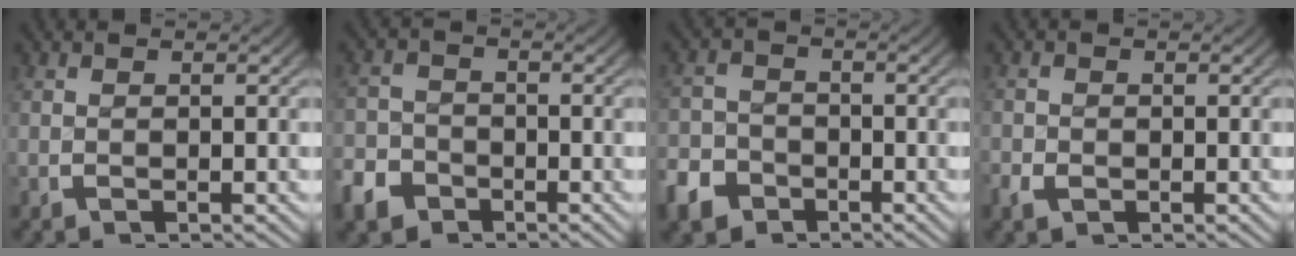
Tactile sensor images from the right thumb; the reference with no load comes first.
{"total": 4.8, "force": [-3.5, 3.3, 0.3], "torque": [-0.007, -0.020, -0.061]}
{"total": 5.5, "force": [-3.8, 3.9, 0.6], "torque": [-0.011, -0.023, -0.067]}
{"total": 1.3, "force": [-0.9, 1.0, 0.0], "torque": [-0.003, -0.010, -0.016]}